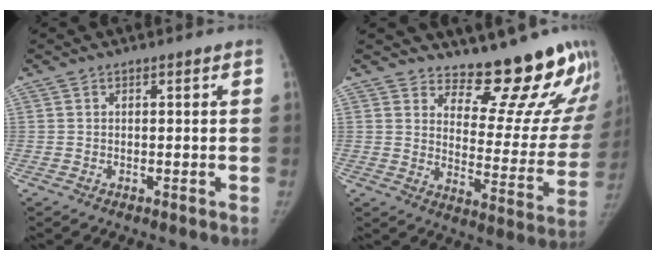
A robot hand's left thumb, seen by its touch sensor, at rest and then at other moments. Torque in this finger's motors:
{"motor_torque": [0.05, 0.05, -0.03, -0.21, 0.01]}